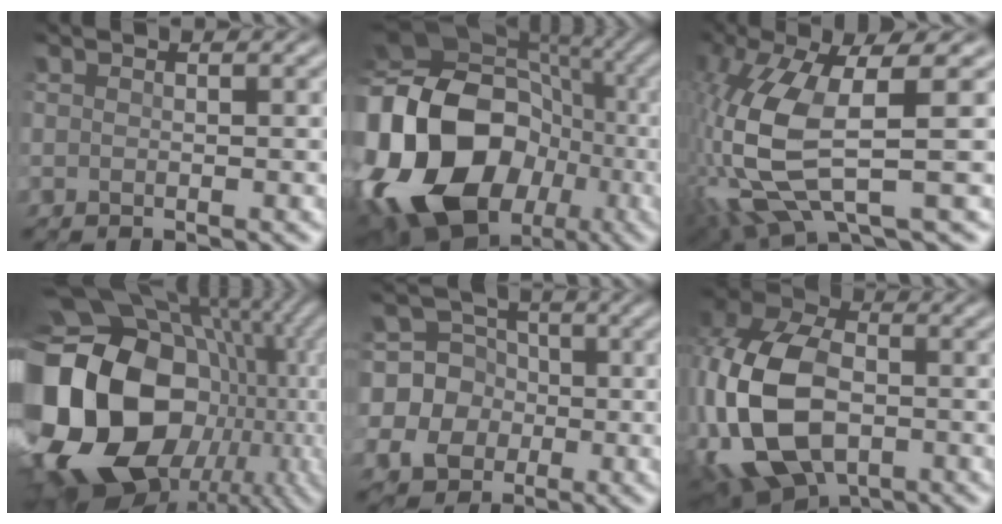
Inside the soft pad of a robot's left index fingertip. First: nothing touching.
{"total": 21.5, "force": [-5.4, 16.9, 12.2], "torque": [-0.257, -0.013, -0.114]}
{"total": 9.7, "force": [-0.1, 3.2, 9.2], "torque": [-0.228, -0.020, 0.003]}
{"total": 22.2, "force": [-1.5, 17.3, 13.9], "torque": [-0.313, -0.031, -0.003]}
{"total": 11.2, "force": [-1.8, 10.7, 2.8], "torque": [-0.117, 0.019, -0.045]}
{"total": 16.1, "force": [-3.1, 10.9, 11.5], "torque": [-0.278, -0.018, -0.051]}